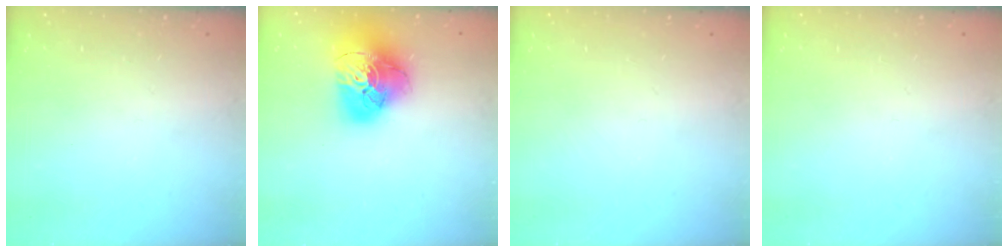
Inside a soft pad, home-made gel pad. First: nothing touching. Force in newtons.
{"total": 21.0, "press": 20.9, "slide": 2.1}
{"total": 0.0}
{"total": 0.0}